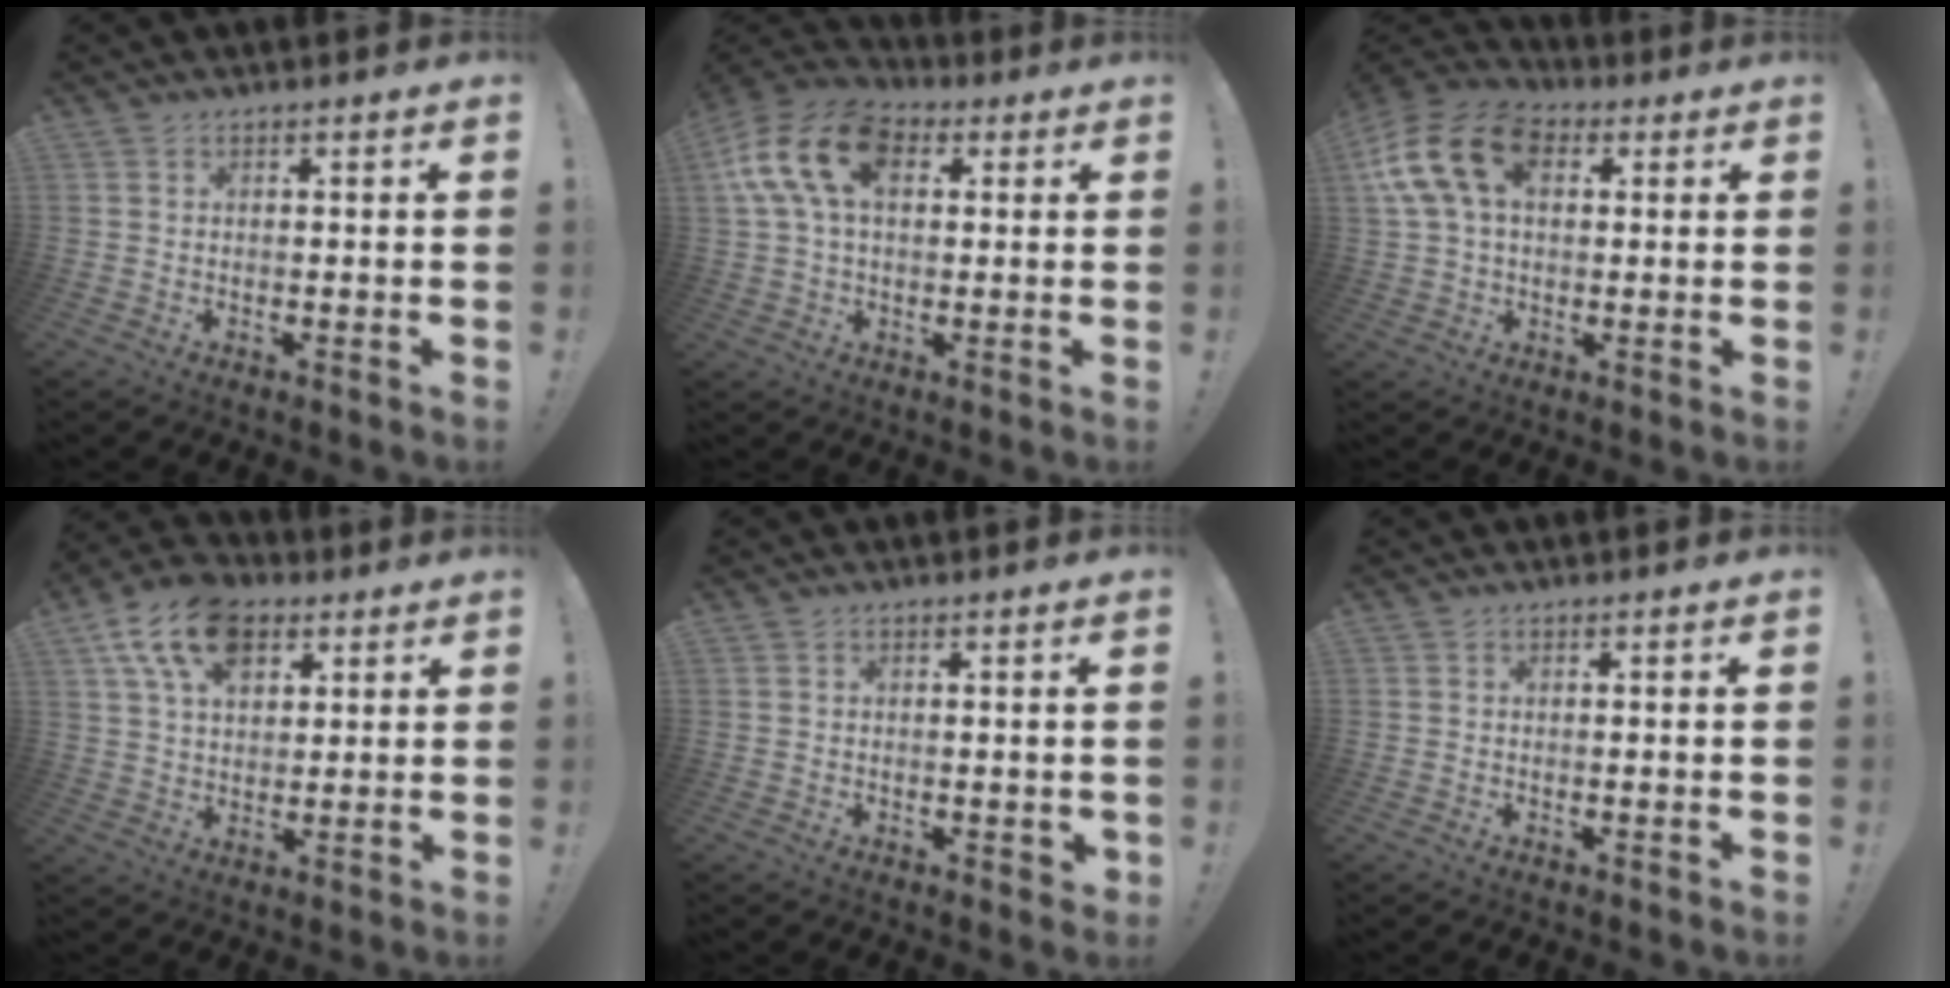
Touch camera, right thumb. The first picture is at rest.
{"total": 17.4, "force": [5.1, 10.8, 12.6], "torque": [-0.245, 0.003, 0.092]}
{"total": 17.4, "force": [5.2, 11.6, 11.9], "torque": [-0.225, -0.001, 0.094]}
{"total": 14.9, "force": [7.3, 9.4, 8.9], "torque": [-0.155, -0.024, 0.136]}
{"total": 1.3, "force": [0.4, 1.0, 0.8], "torque": [-0.007, 0.000, 0.007]}
{"total": 0.0}